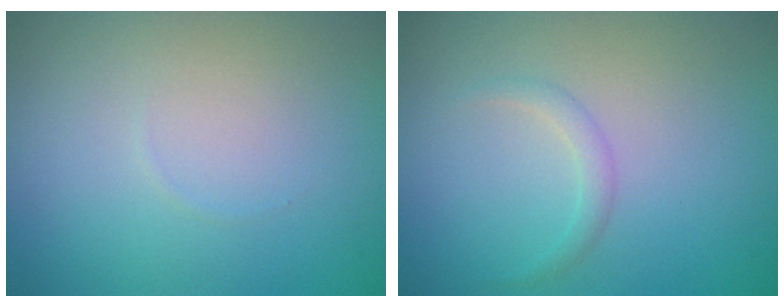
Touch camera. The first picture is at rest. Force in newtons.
{"total": 1.0, "press": 1.0, "slide": 0.1}